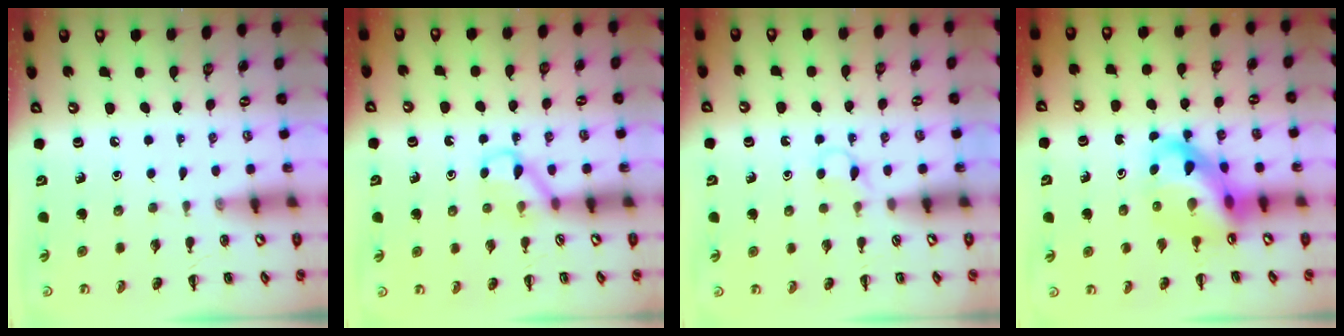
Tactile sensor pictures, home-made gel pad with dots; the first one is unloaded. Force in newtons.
{"total": 4.6, "press": 4.3, "slide": 1.4}
{"total": 2.8, "press": 2.7, "slide": 0.8}
{"total": 12.2, "press": 11.6, "slide": 3.6}